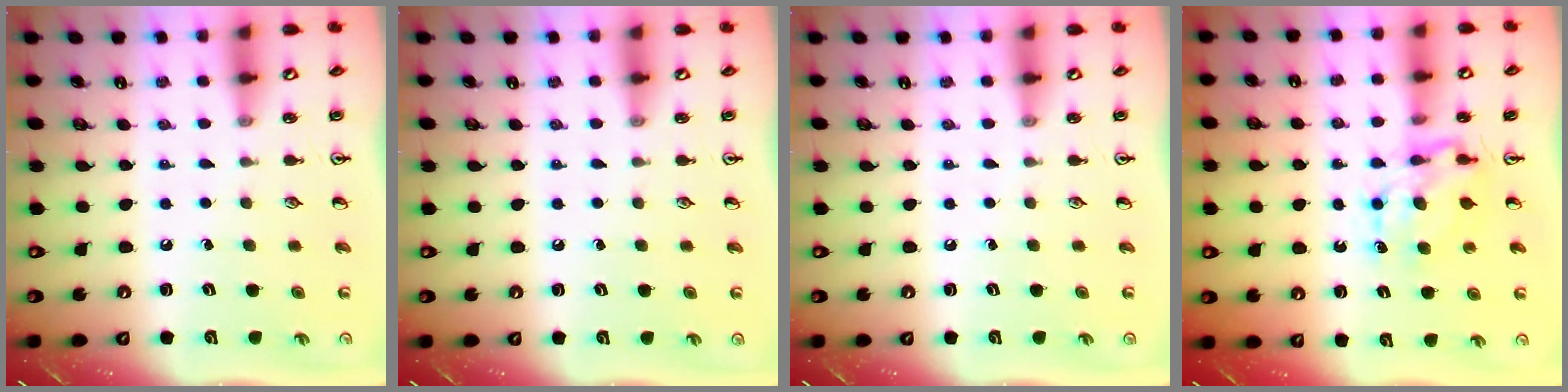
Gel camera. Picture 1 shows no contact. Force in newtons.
{"total": 0.0}
{"total": 0.0}
{"total": 7.2, "press": 7.1, "slide": 0.6}